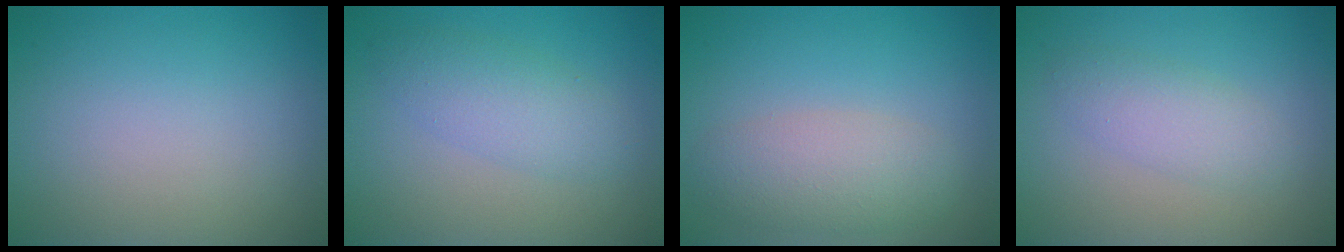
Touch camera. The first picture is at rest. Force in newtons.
{"total": 3.2, "press": 3.2, "slide": 0.1}
{"total": 3.9, "press": 3.9, "slide": 0.1}
{"total": 2.5, "press": 2.5, "slide": 0.1}